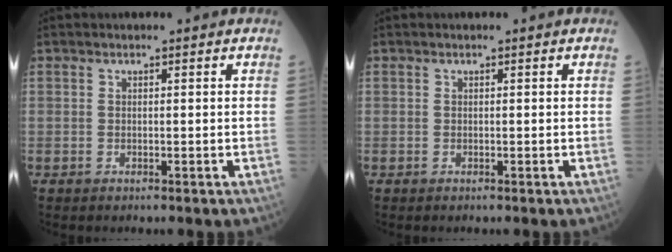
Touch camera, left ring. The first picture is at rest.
{"total": 0.0}